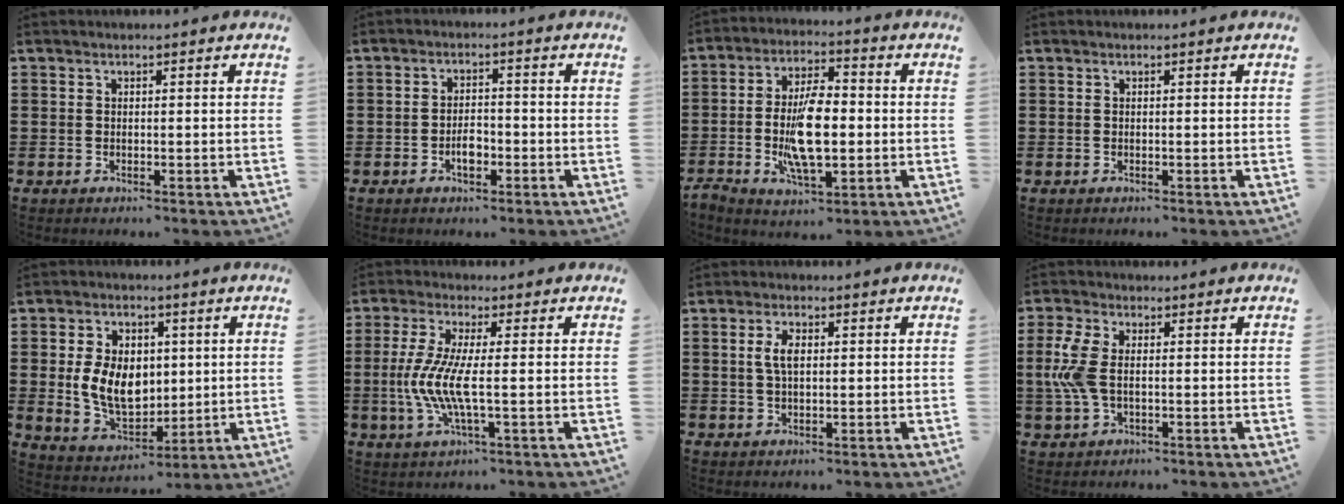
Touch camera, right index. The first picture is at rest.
{"total": 3.3, "force": [-1.4, 1.7, 2.4], "torque": [-0.037, 0.003, -0.028]}
{"total": 10.5, "force": [-1.7, 4.4, 9.4], "torque": [-0.200, -0.007, -0.033]}
{"total": 0.0}
{"total": 9.4, "force": [0.6, 6.6, 6.6], "torque": [-0.154, 0.007, 0.008]}
{"total": 7.6, "force": [-1.1, 1.1, 7.4], "torque": [-0.174, -0.022, -0.031]}
{"total": 3.7, "force": [0.6, 1.6, 3.3], "torque": [-0.068, 0.009, 0.007]}
{"total": 6.9, "force": [0.2, 3.6, 5.9], "torque": [-0.154, -0.003, -0.007]}